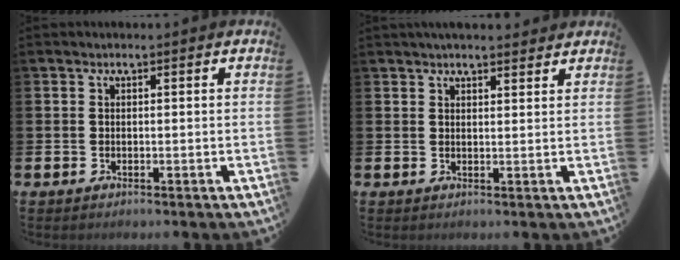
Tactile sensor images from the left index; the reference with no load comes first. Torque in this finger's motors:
{"motor_torque": [1.00, -1.14, 0.29, 0.12]}